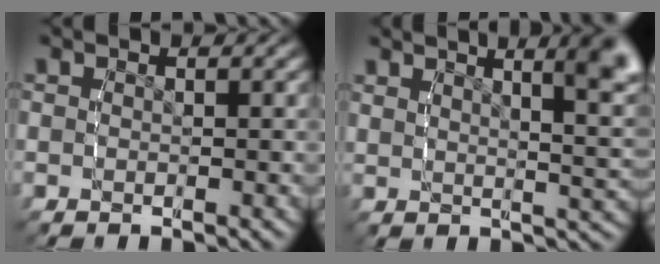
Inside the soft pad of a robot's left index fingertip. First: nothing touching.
{"total": 8.1, "force": [4.6, 2.4, 6.3], "torque": [-0.061, 0.009, 0.073]}